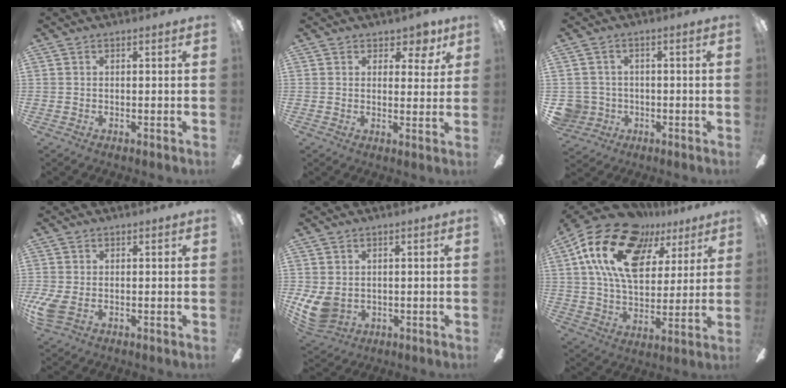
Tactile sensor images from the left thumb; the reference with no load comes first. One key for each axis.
{"total": 4.3, "fx": 2.8, "fy": 2.9, "fz": 1.6, "tx": -0.002, "ty": -0.017, "tz": 0.044}
{"total": 5.4, "fx": -0.7, "fy": 5.3, "fz": 0.7, "tx": -0.031, "ty": 0.009, "tz": -0.011}
{"total": 5.1, "fx": -1.1, "fy": 3.3, "fz": 3.8, "tx": -0.079, "ty": -0.002, "tz": -0.022}
{"total": 7.9, "fx": -0.2, "fy": 6.2, "fz": 4.9, "tx": -0.110, "ty": -0.001, "tz": 0.003}
{"total": 21.4, "fx": 11.2, "fy": 12.4, "fz": 13.4, "tx": -0.246, "ty": -0.039, "tz": 0.199}